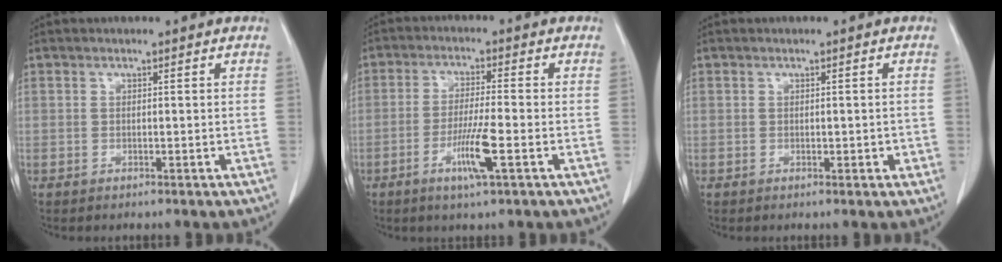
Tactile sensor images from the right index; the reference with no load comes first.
{"total": 6.5, "force": [-2.7, -0.2, 5.9], "torque": [-0.115, -0.013, -0.050]}
{"total": 1.2, "force": [-0.2, 0.9, 0.9], "torque": [-0.010, 0.004, 0.001]}